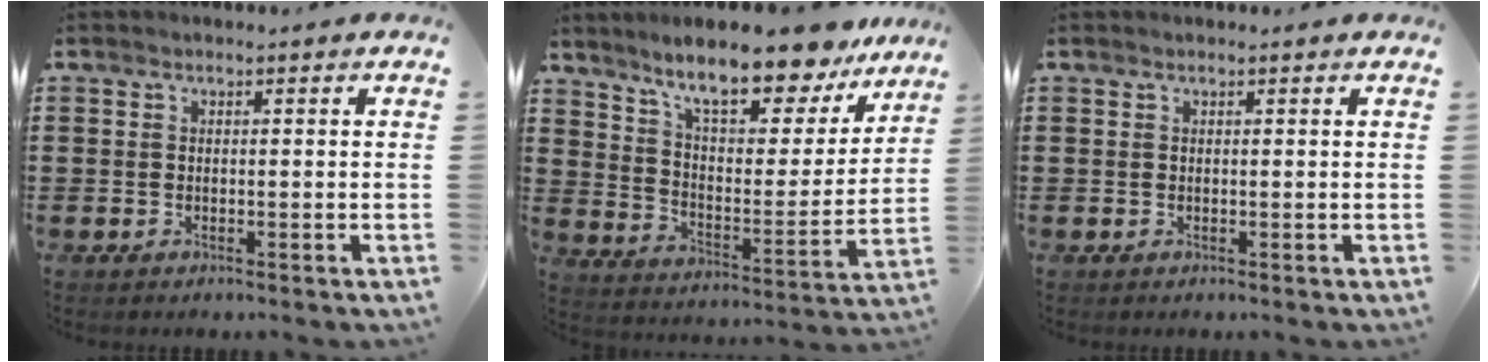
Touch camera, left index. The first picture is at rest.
{"total": 12.0, "force": [10.4, 1.8, 5.8], "torque": [-0.128, -0.063, 0.178]}
{"total": 0.0}